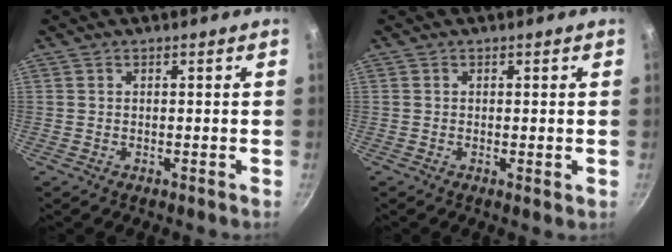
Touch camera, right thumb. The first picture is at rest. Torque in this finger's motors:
{"motor_torque": [-0.29, -0.21, -0.37, 0.16, -0.01]}